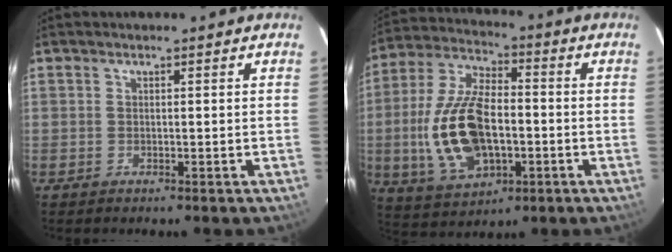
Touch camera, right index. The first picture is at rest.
{"total": 17.7, "force": [-2.9, 9.4, 14.7], "torque": [-0.313, 0.005, -0.040]}